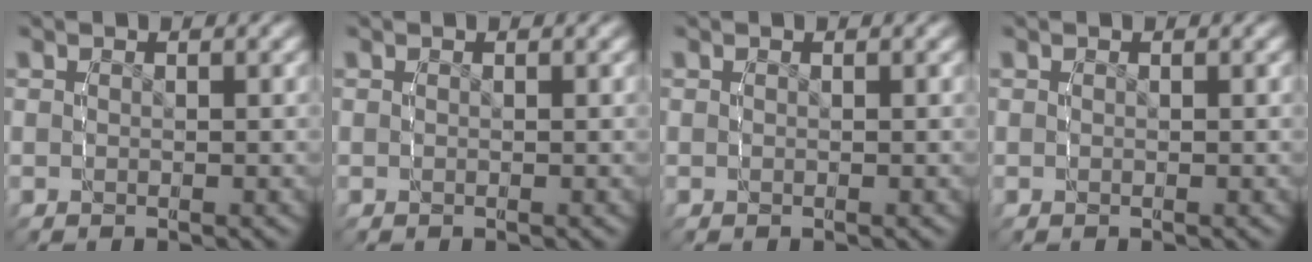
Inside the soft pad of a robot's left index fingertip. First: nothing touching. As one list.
[{"total": 0.0}, {"total": 0.0}, {"total": 0.0}]